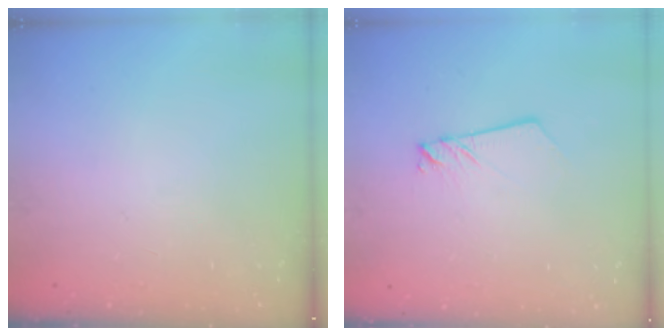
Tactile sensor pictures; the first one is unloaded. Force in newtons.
{"total": 2.5, "press": 2.5, "slide": 0.1}